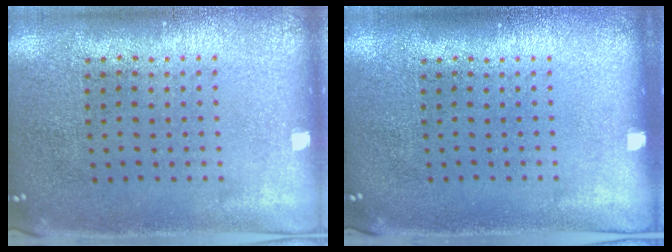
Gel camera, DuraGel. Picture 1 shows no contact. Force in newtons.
{"total": 0.0}